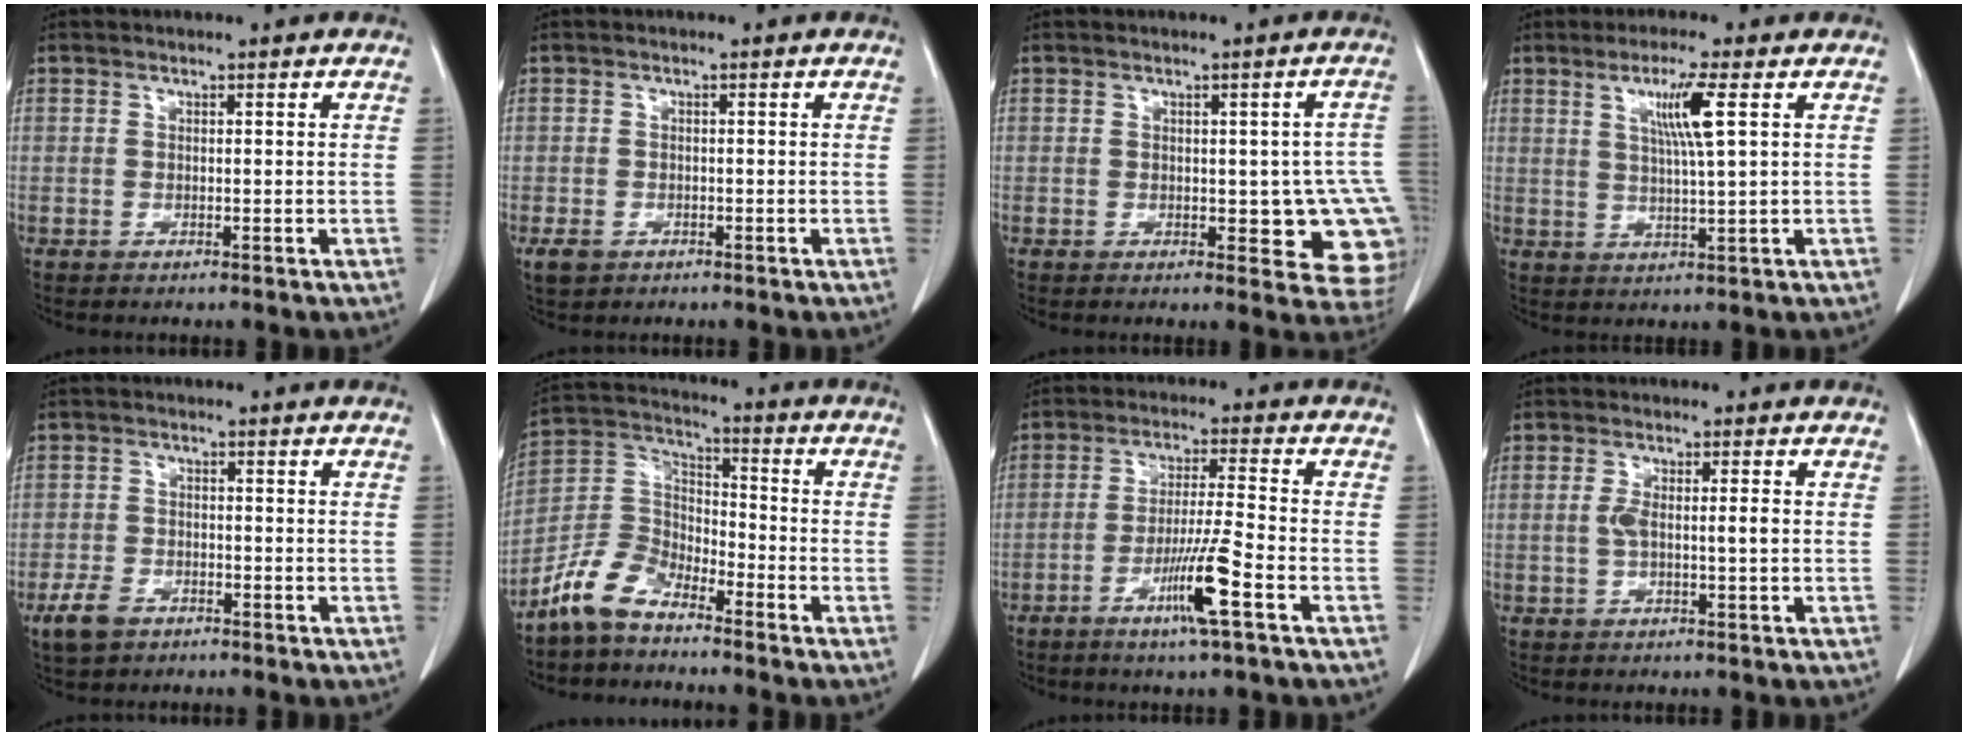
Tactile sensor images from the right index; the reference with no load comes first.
{"total": 2.2, "force": [-1.1, 1.6, 0.9], "torque": [-0.019, 0.001, -0.011]}
{"total": 9.6, "force": [-1.4, 4.3, 8.5], "torque": [-0.077, 0.011, -0.012]}
{"total": 6.1, "force": [2.2, -0.8, 5.6], "torque": [-0.103, -0.003, 0.040]}
{"total": 4.2, "force": [-2.6, 2.5, 2.2], "torque": [-0.048, 0.000, -0.043]}
{"total": 8.6, "force": [-6.8, 3.9, 3.7], "torque": [-0.086, 0.019, -0.142]}
{"total": 8.4, "force": [-4.0, -0.9, 7.3], "torque": [-0.137, -0.013, -0.077]}
{"total": 3.1, "force": [-0.3, 0.3, 3.1], "torque": [-0.062, 0.005, -0.003]}